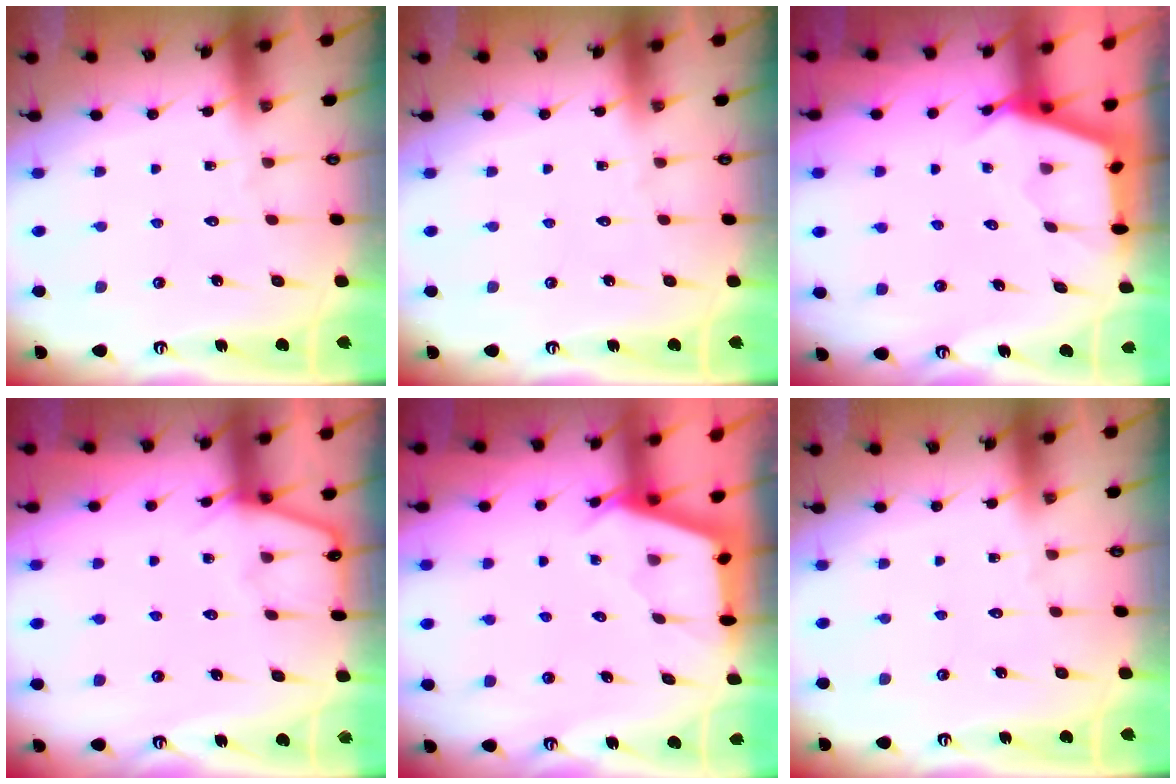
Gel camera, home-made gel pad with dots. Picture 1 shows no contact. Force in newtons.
{"total": 0.0}
{"total": 2.7, "press": 2.7, "slide": 0.4}
{"total": 4.9, "press": 4.9, "slide": 0.4}
{"total": 2.5, "press": 2.5, "slide": 0.3}
{"total": 0.0}